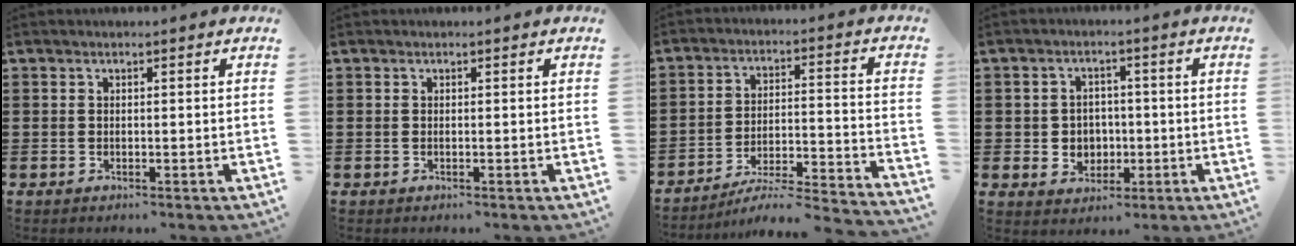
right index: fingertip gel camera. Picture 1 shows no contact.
{"total": 0.0}
{"total": 4.3, "force": [-3.9, -0.3, 1.7], "torque": [-0.036, -0.023, -0.083]}
{"total": 3.8, "force": [-0.3, 3.6, 1.2], "torque": [-0.031, 0.004, -0.010]}